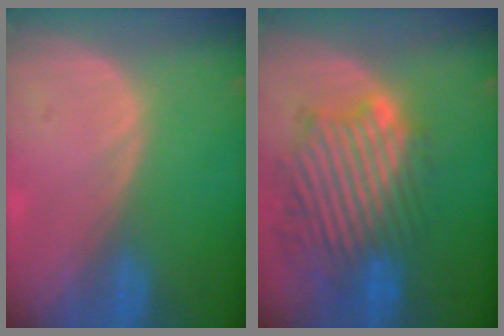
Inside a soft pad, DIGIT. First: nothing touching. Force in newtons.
{"total": 11.7, "press": 10.7, "slide": 5.0}